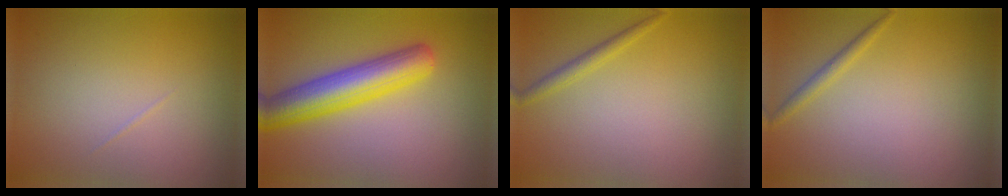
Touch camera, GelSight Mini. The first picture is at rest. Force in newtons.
{"total": 6.3, "press": 6.2, "slide": 0.3}
{"total": 1.3, "press": 1.3, "slide": 0.1}
{"total": 1.1, "press": 1.1, "slide": 0.1}